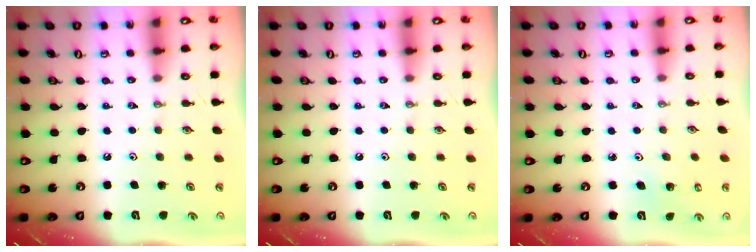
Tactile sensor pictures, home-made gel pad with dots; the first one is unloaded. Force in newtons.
{"total": 0.0}
{"total": 2.3, "press": 2.3, "slide": 0.3}